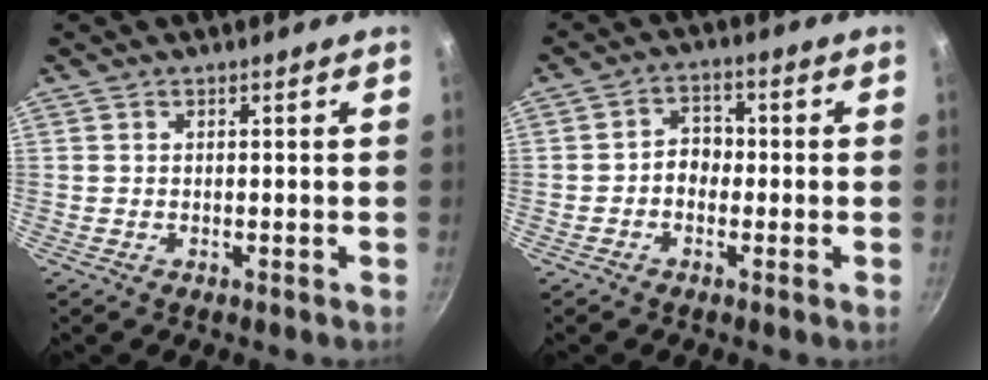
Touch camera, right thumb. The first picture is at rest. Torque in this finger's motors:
{"motor_torque": [-0.01, 0.02, 0.56, -0.01, 0.03]}